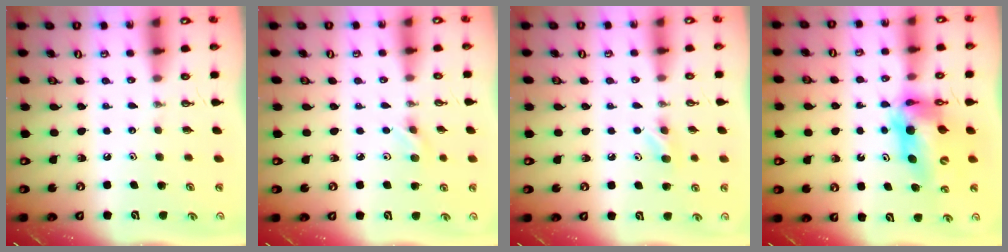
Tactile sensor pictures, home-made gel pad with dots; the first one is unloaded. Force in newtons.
{"total": 3.9, "press": 3.6, "slide": 1.4}
{"total": 4.9, "press": 4.8, "slide": 0.7}
{"total": 11.7, "press": 11.6, "slide": 1.0}